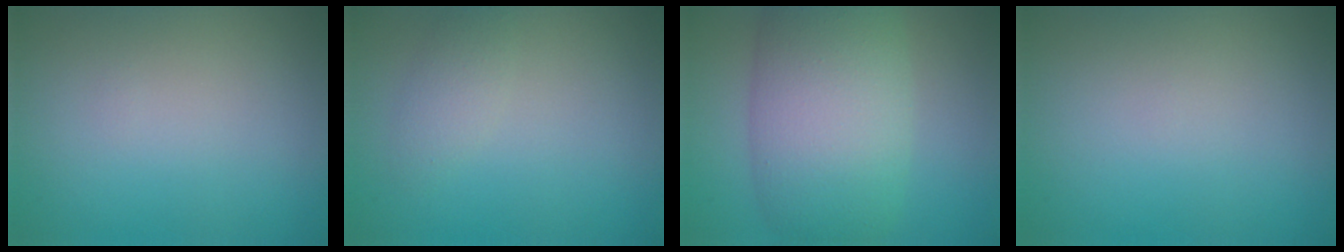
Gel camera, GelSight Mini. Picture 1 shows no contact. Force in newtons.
{"total": 1.6, "press": 1.6, "slide": 0.1}
{"total": 9.7, "press": 9.7, "slide": 0.7}
{"total": 0.0}